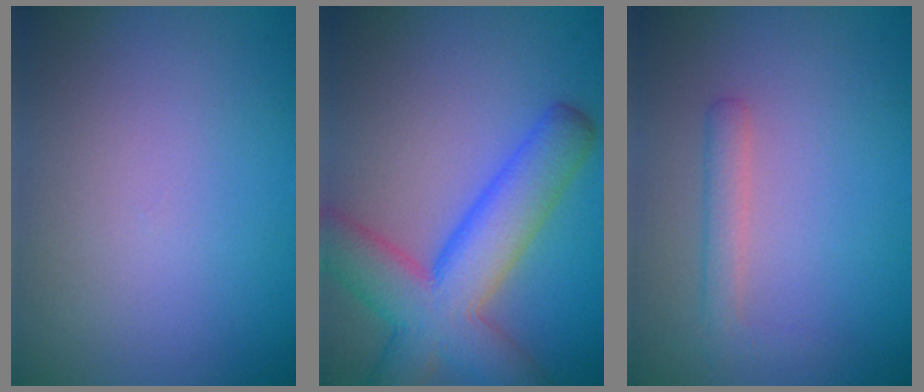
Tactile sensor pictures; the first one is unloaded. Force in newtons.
{"total": 8.8, "press": 8.8, "slide": 0.4}
{"total": 1.8, "press": 1.8, "slide": 0.1}